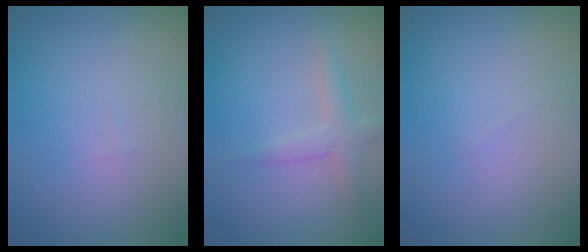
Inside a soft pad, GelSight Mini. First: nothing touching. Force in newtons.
{"total": 2.1, "press": 2.1, "slide": 0.1}
{"total": 0.0}